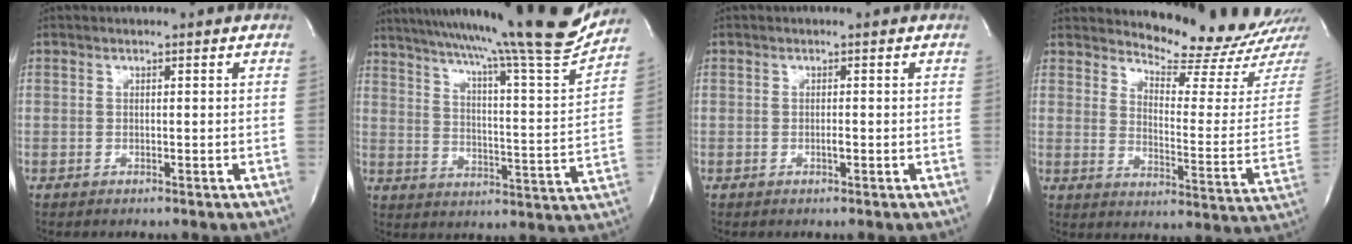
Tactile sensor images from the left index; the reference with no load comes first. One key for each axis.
{"total": 24.6, "fx": 21.4, "fy": -0.9, "fz": 12.1, "tx": -0.199, "ty": -0.050, "tz": 0.294}
{"total": 0.7, "fx": -0.3, "fy": 0.1, "fz": 0.6, "tx": -0.012, "ty": -0.001, "tz": -0.005}
{"total": 13.7, "fx": 13.4, "fy": -0.8, "fz": 2.7, "tx": -0.041, "ty": -0.103, "tz": 0.167}